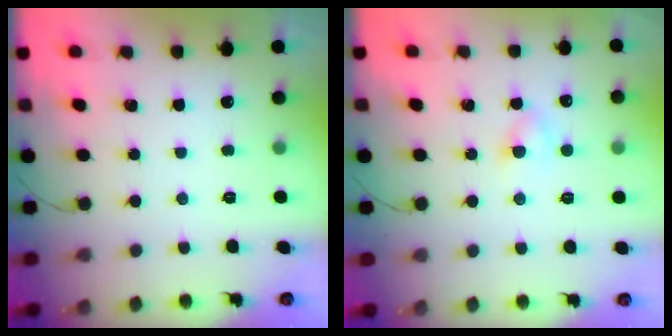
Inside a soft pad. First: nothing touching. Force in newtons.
{"total": 2.1, "press": 1.9, "slide": 0.8}